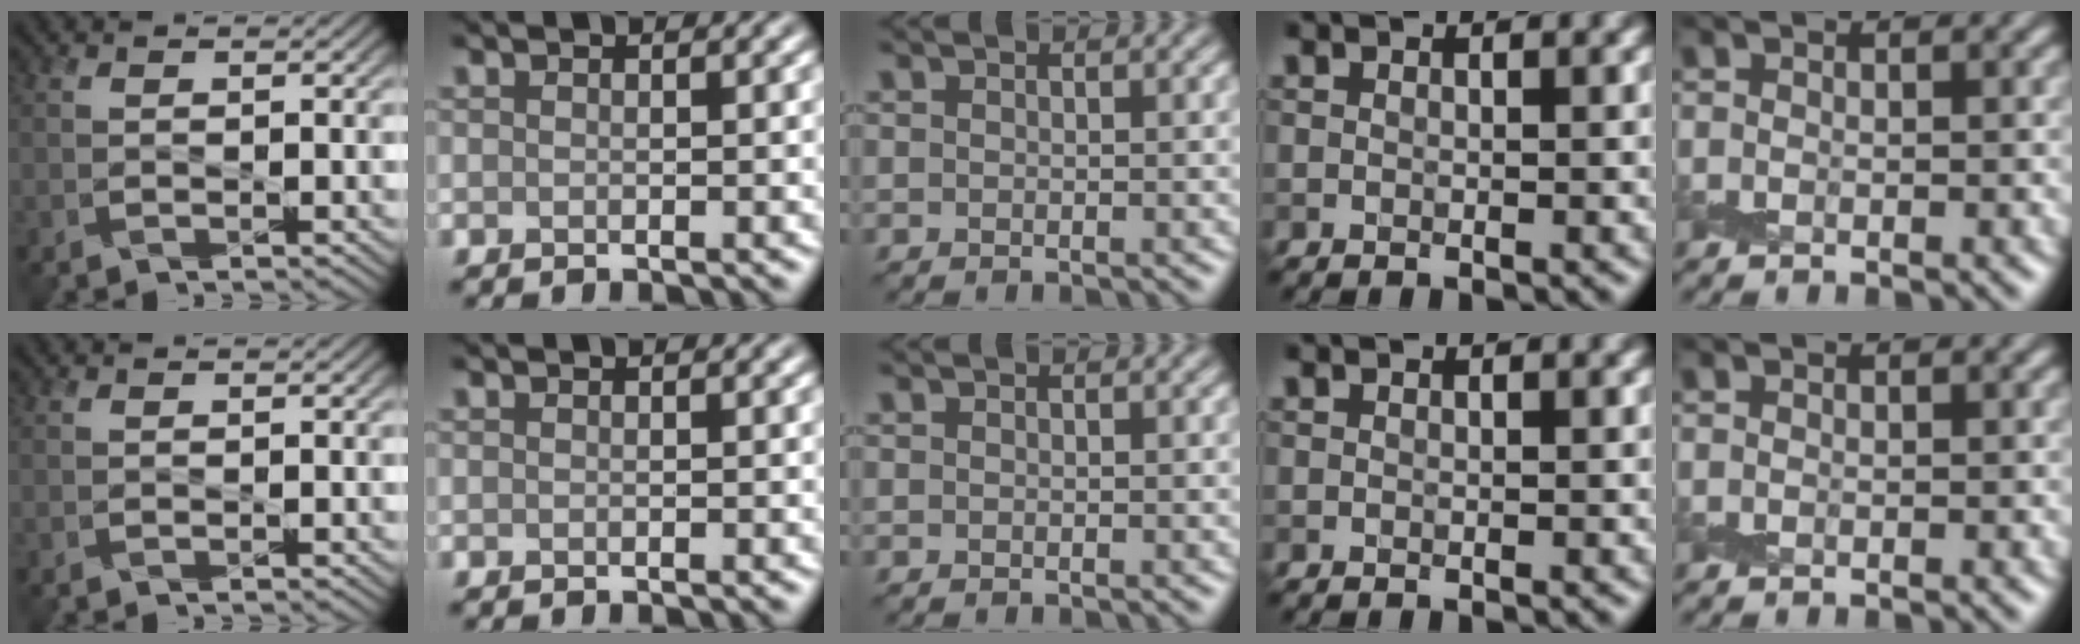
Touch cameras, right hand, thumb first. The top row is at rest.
{}